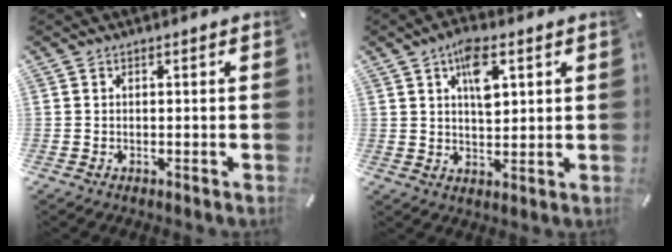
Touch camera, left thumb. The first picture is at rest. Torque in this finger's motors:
{"motor_torque": [1.44, 1.57, 0.71, -0.79, 0.37]}